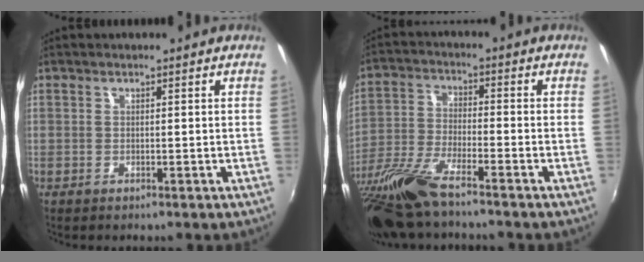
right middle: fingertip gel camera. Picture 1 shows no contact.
{"total": 15.0, "force": [-11.9, 2.1, 8.9], "torque": [-0.194, -0.038, -0.232]}